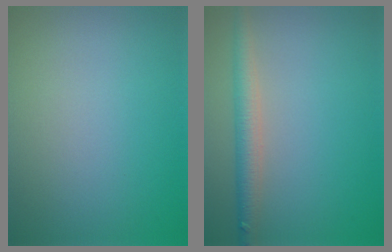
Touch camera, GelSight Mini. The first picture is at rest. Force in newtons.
{"total": 3.0, "press": 3.0, "slide": 0.1}